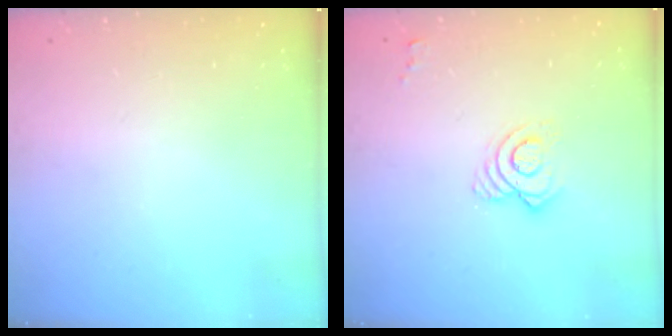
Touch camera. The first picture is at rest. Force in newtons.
{"total": 8.4, "press": 8.3, "slide": 0.9}